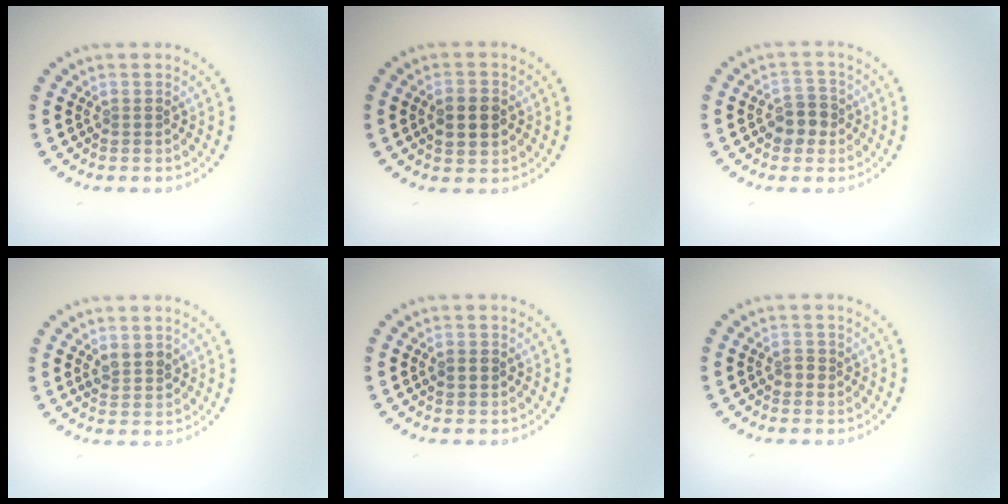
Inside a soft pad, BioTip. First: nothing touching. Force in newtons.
{"total": 3.7, "press": 3.7, "slide": 0.2}
{"total": 2.6, "press": 2.5, "slide": 0.8}
{"total": 1.8, "press": 1.8, "slide": 0.5}
{"total": 1.8, "press": 1.8, "slide": 0.1}
{"total": 1.1, "press": 1.1, "slide": 0.3}